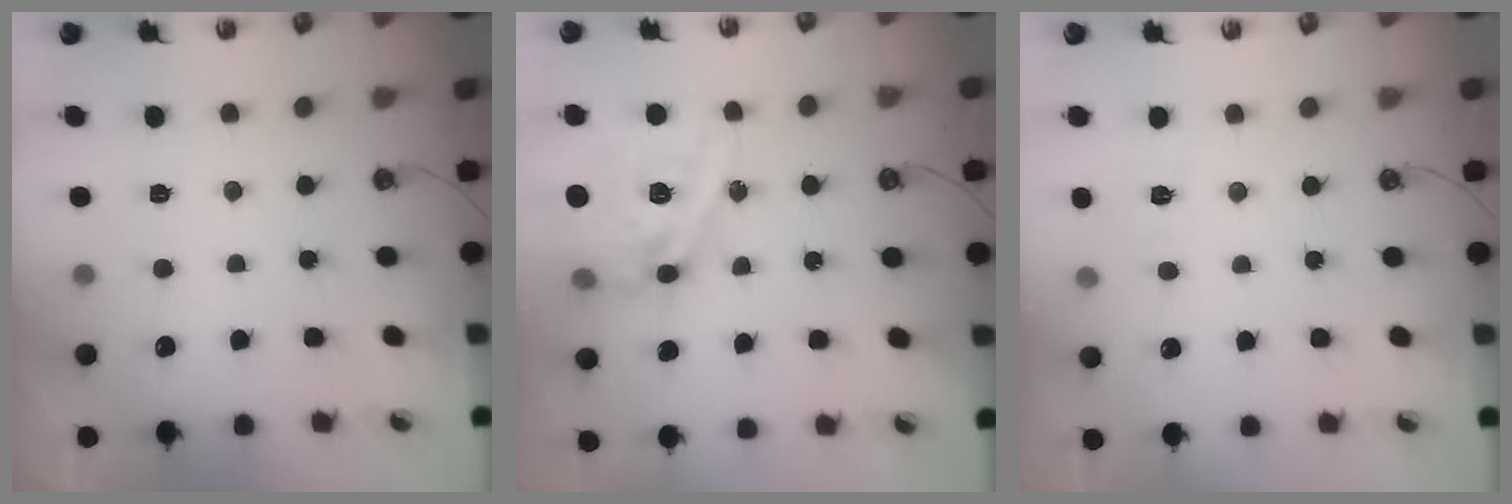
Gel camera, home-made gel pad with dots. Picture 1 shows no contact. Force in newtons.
{"total": 19.1, "press": 19.0, "slide": 1.8}
{"total": 6.9, "press": 6.9, "slide": 0.7}